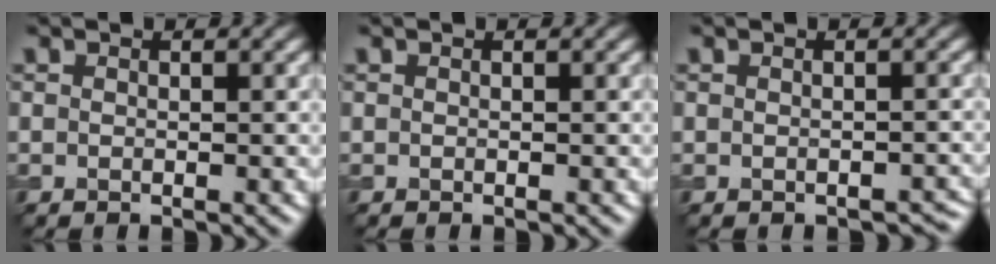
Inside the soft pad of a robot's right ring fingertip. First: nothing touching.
{"total": 0.0}
{"total": 1.1, "force": [-0.9, 0.5, 0.3], "torque": [0.000, -0.006, -0.010]}